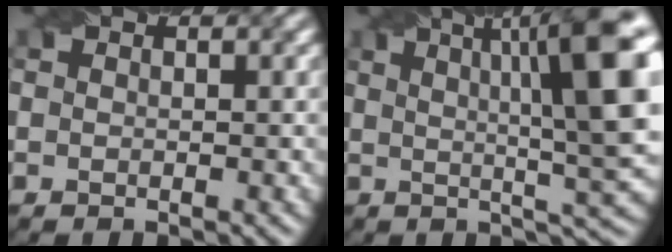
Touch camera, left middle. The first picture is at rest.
{"total": 13.3, "force": [3.8, 2.9, 12.4], "torque": [-0.138, 0.006, 0.057]}